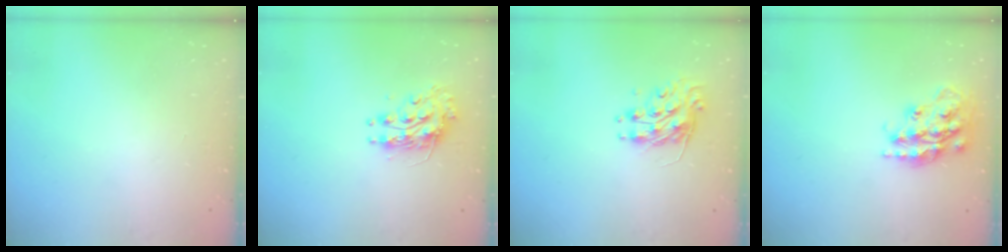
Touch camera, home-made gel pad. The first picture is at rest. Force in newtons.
{"total": 10.5, "press": 10.5, "slide": 0.3}
{"total": 9.2, "press": 9.2, "slide": 0.3}
{"total": 18.3, "press": 18.3, "slide": 1.0}